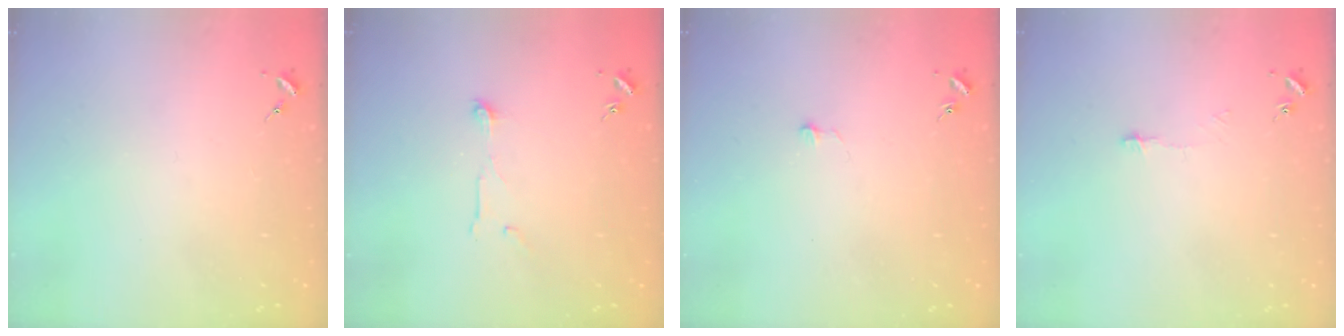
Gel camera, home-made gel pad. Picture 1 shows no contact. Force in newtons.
{"total": 5.4, "press": 5.4, "slide": 0.4}
{"total": 2.9, "press": 2.9, "slide": 0.2}
{"total": 3.2, "press": 3.2, "slide": 0.3}